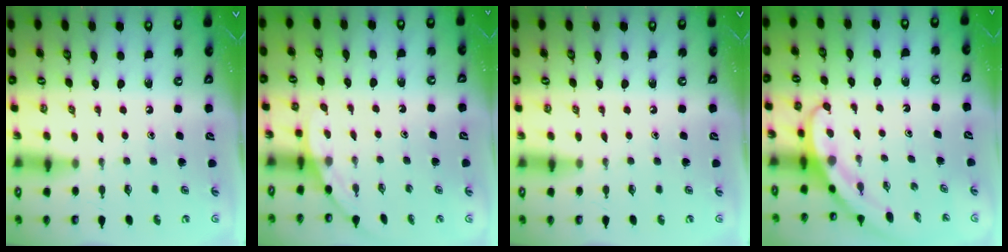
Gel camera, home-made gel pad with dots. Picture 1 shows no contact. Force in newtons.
{"total": 2.0, "press": 2.0, "slide": 0.0}
{"total": 0.0}
{"total": 3.9, "press": 3.9, "slide": 0.3}